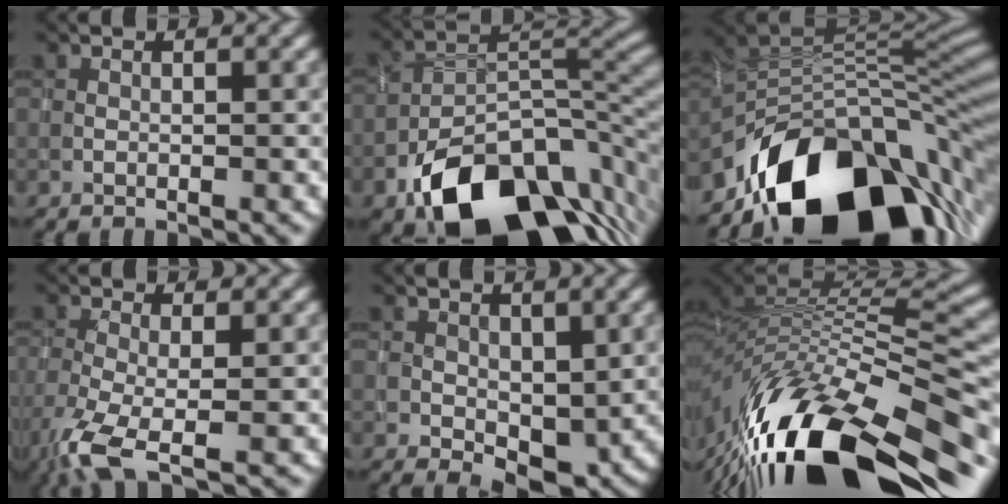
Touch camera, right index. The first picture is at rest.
{"total": 13.2, "force": [-7.7, 7.1, 8.0], "torque": [-0.122, -0.009, -0.138]}
{"total": 15.7, "force": [-8.3, 8.5, 10.3], "torque": [-0.166, 0.002, -0.131]}
{"total": 6.0, "force": [-3.5, 1.7, 4.5], "torque": [-0.107, -0.020, -0.076]}
{"total": 3.6, "force": [0.1, 2.4, 2.6], "torque": [-0.037, -0.011, 0.004]}
{"total": 16.4, "force": [-8.9, 6.2, 12.3], "torque": [-0.222, -0.021, -0.130]}